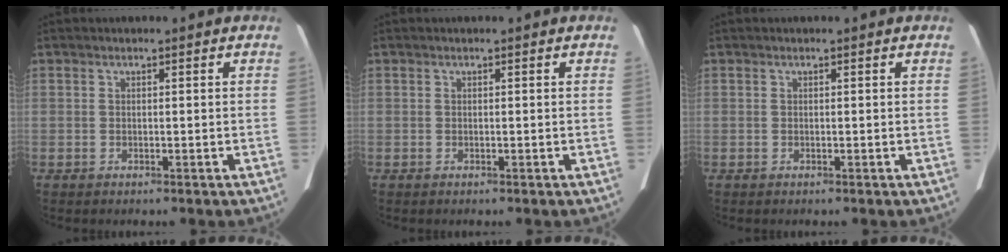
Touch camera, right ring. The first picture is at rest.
{"total": 0.0}
{"total": 0.0}